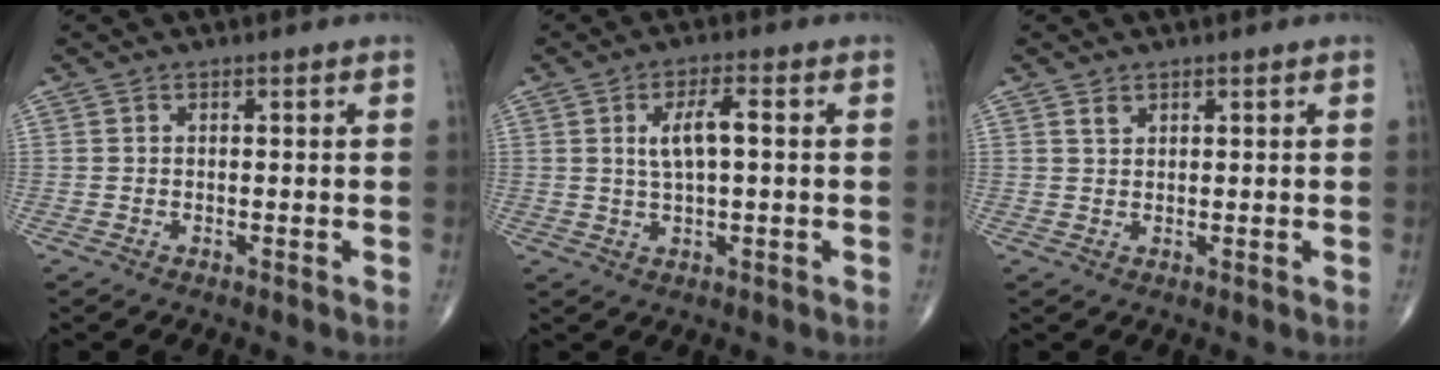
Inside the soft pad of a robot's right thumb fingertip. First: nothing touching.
{"total": 5.8, "force": [0.9, 1.9, 5.4], "torque": [-0.107, 0.005, 0.016]}
{"total": 1.3, "force": [0.9, 0.7, 0.5], "torque": [-0.004, -0.004, 0.017]}